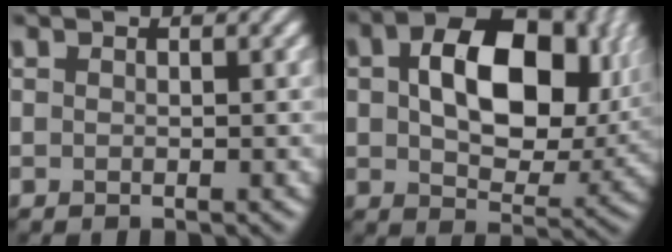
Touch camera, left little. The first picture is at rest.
{"total": 12.0, "force": [2.4, 7.5, 9.1], "torque": [-0.141, -0.002, 0.046]}